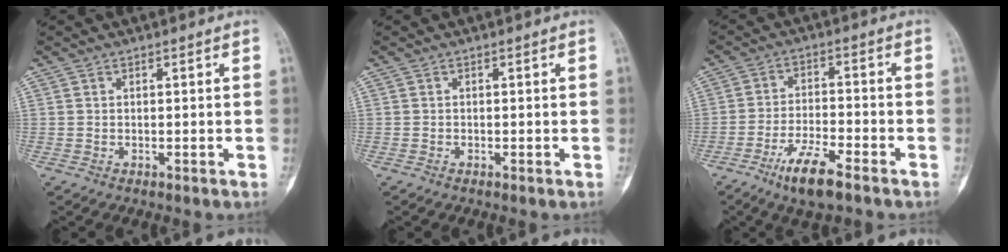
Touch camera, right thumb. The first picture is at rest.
{"total": 0.0}
{"total": 8.9, "force": [-5.7, 2.1, 6.5], "torque": [-0.127, 0.019, -0.101]}